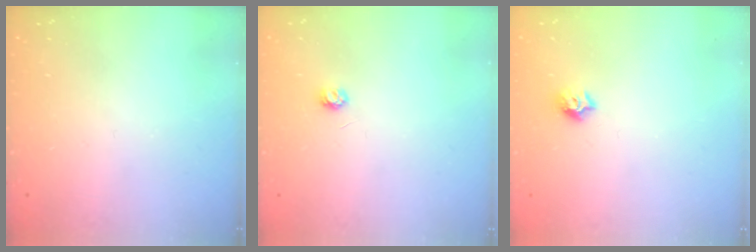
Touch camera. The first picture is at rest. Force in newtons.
{"total": 3.3, "press": 3.3, "slide": 0.2}
{"total": 6.7, "press": 6.7, "slide": 0.8}